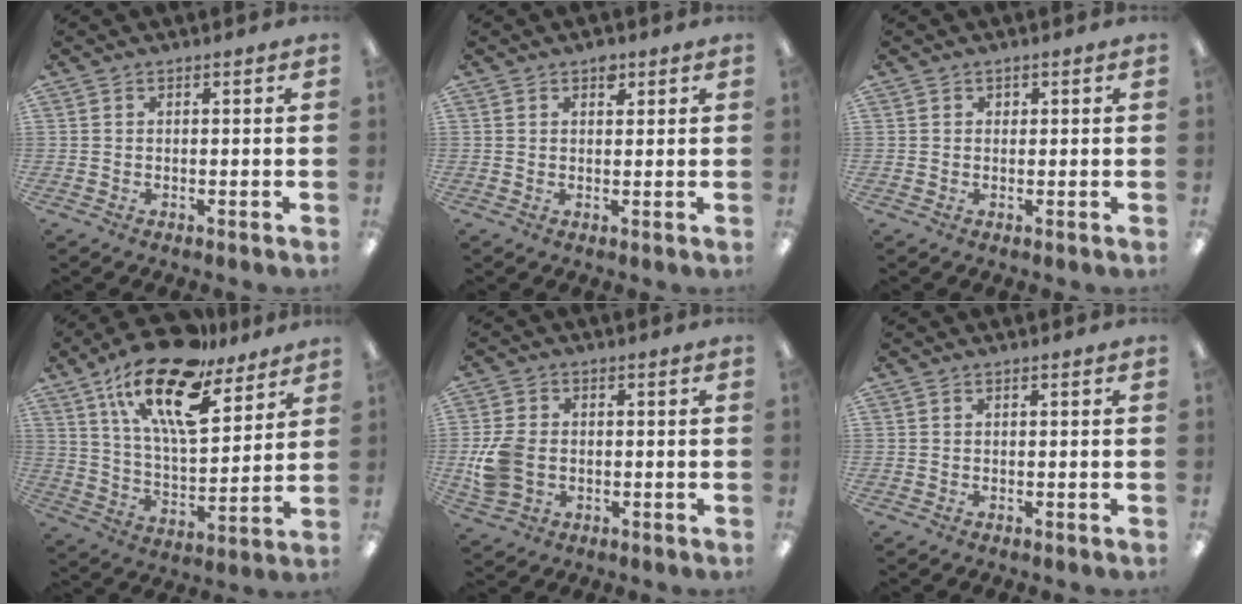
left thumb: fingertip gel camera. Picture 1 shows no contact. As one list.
[{"total": 2.5, "force": [1.4, 1.5, 1.3], "torque": [-0.004, -0.007, 0.020]}, {"total": 0.7, "force": [0.4, 0.6, 0.0], "torque": [0.000, 0.001, 0.006]}, {"total": 21.4, "force": [14.0, 8.4, 13.8], "torque": [-0.226, -0.082, 0.242]}, {"total": 8.8, "force": [-1.2, 6.8, 5.4], "torque": [-0.116, 0.010, -0.019]}, {"total": 0.0}]